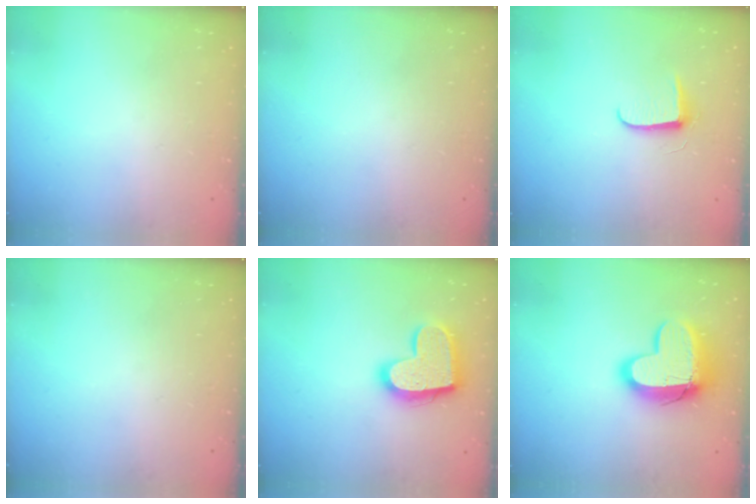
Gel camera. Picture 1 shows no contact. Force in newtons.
{"total": 0.0}
{"total": 6.2, "press": 6.2, "slide": 0.8}
{"total": 0.0}
{"total": 17.6, "press": 17.5, "slide": 1.3}
{"total": 15.2, "press": 15.2, "slide": 1.4}